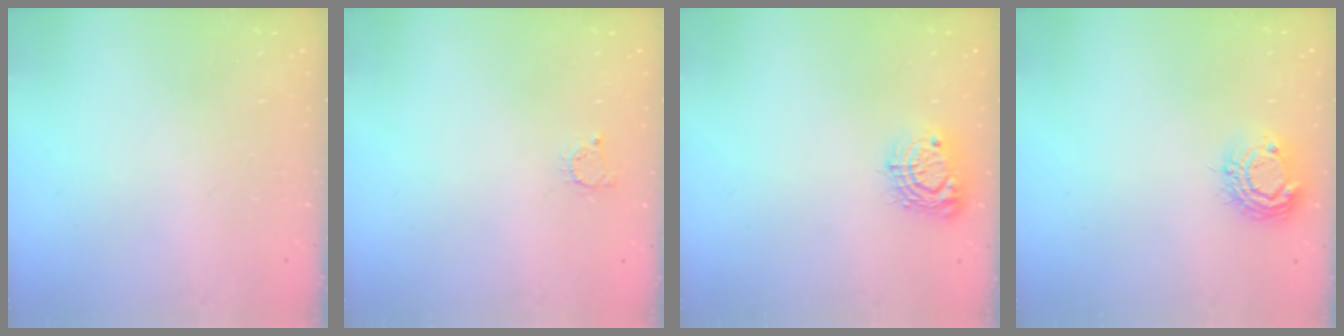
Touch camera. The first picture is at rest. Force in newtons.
{"total": 2.4, "press": 2.4, "slide": 0.3}
{"total": 9.9, "press": 9.9, "slide": 0.8}
{"total": 9.3, "press": 9.3, "slide": 0.7}